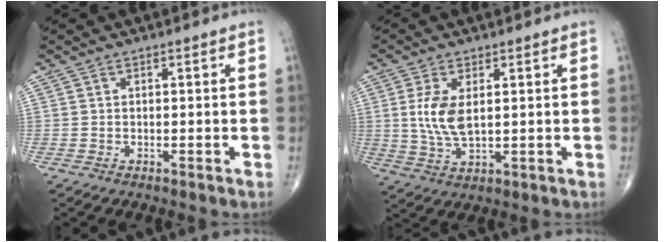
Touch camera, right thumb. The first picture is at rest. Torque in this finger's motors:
{"motor_torque": [-0.67, 0.47, 0.80, 0.24, 0.03]}